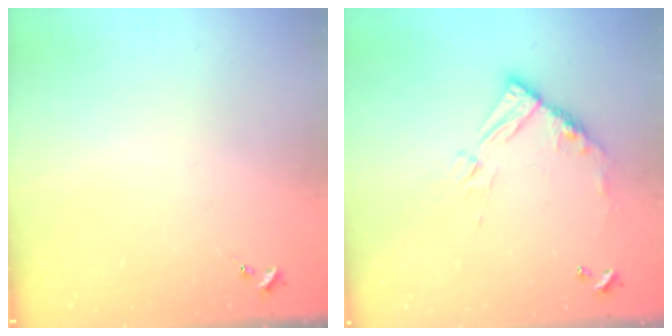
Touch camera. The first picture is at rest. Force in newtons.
{"total": 11.8, "press": 11.7, "slide": 1.0}